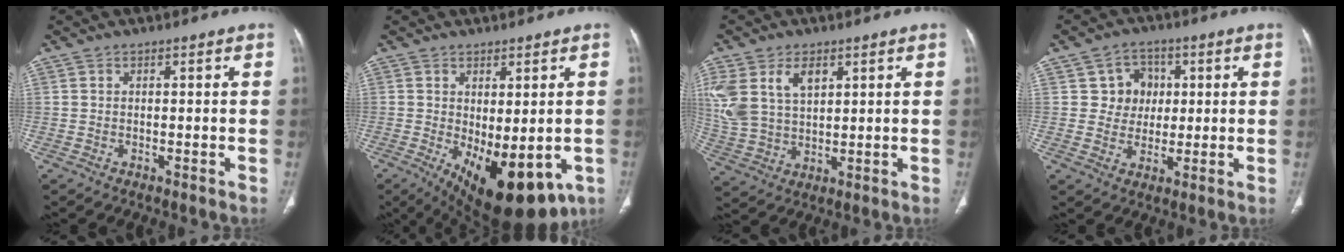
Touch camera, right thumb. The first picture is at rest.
{"total": 15.6, "force": [-5.2, 7.1, 12.9], "torque": [-0.170, -0.013, -0.054]}
{"total": 13.1, "force": [5.1, 8.3, 8.7], "torque": [-0.190, -0.005, 0.114]}
{"total": 6.6, "force": [1.5, 6.2, 1.9], "torque": [0.011, 0.004, 0.020]}